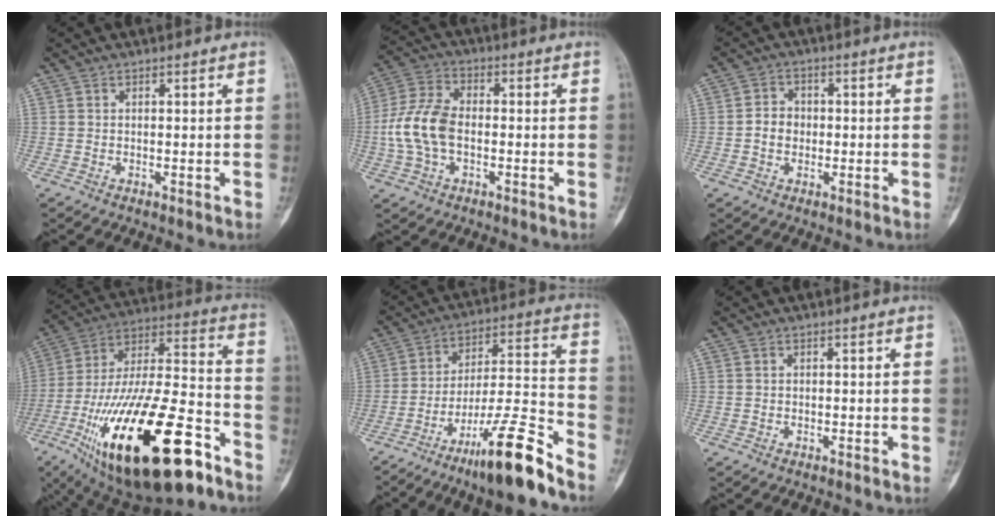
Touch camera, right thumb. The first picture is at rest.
{"total": 10.8, "force": [-1.4, 6.6, 8.4], "torque": [-0.177, 0.026, -0.033]}
{"total": 4.1, "force": [-0.4, 3.5, 2.1], "torque": [-0.022, 0.012, -0.014]}
{"total": 35.6, "force": [-17.6, 13.0, 28.1], "torque": [-0.504, 0.054, -0.285]}
{"total": 16.8, "force": [-11.8, 1.7, 11.9], "torque": [-0.200, 0.082, -0.195]}
{"total": 0.0}